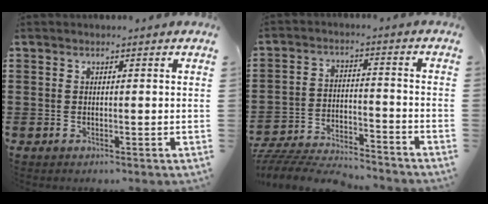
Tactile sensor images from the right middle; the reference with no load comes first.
{"total": 6.7, "force": [-6.6, 0.8, 1.1], "torque": [-0.024, 0.013, -0.132]}